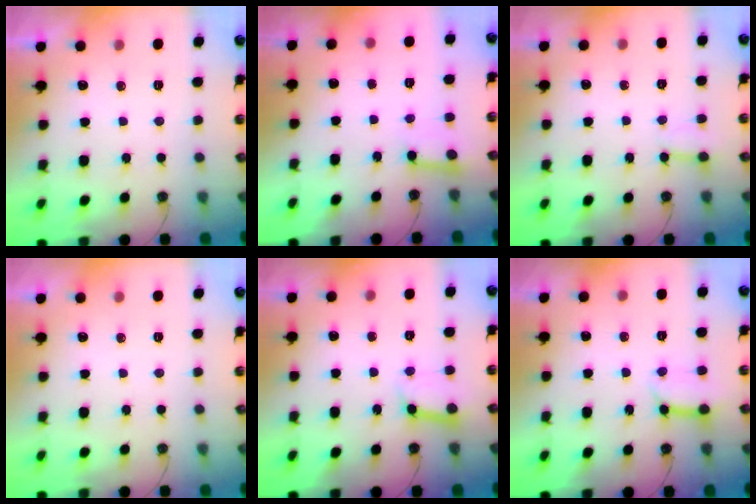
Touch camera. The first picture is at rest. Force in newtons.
{"total": 6.0, "press": 6.0, "slide": 0.6}
{"total": 1.9, "press": 1.9, "slide": 0.1}
{"total": 0.0}
{"total": 7.5, "press": 7.5, "slide": 0.9}
{"total": 8.8, "press": 8.8, "slide": 0.9}